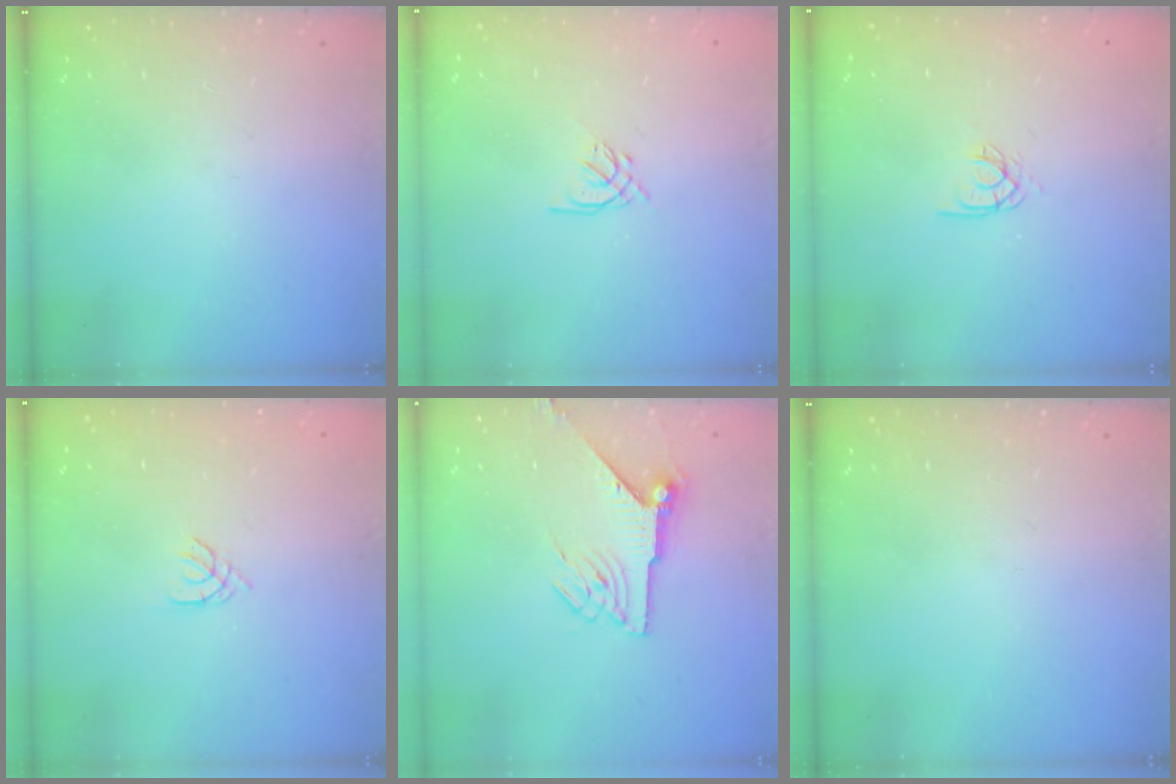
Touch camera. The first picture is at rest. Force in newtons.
{"total": 1.6, "press": 1.5, "slide": 0.5}
{"total": 2.5, "press": 2.5, "slide": 0.1}
{"total": 1.1, "press": 1.0, "slide": 0.3}
{"total": 7.6, "press": 7.6, "slide": 0.1}
{"total": 0.0}